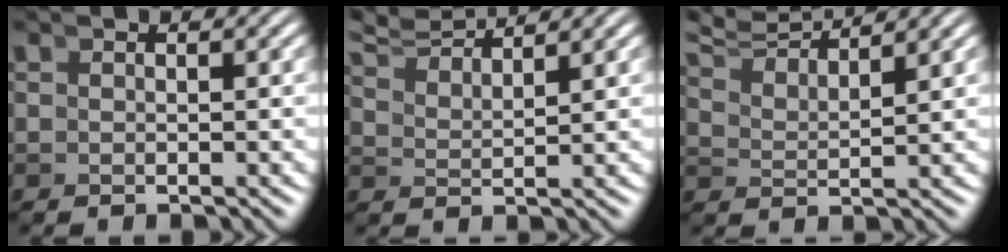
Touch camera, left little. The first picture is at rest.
{"total": 5.5, "force": [5.2, 0.5, 1.8], "torque": [-0.027, 0.017, 0.089]}
{"total": 5.5, "force": [5.0, 1.0, 2.1], "torque": [-0.040, 0.013, 0.083]}